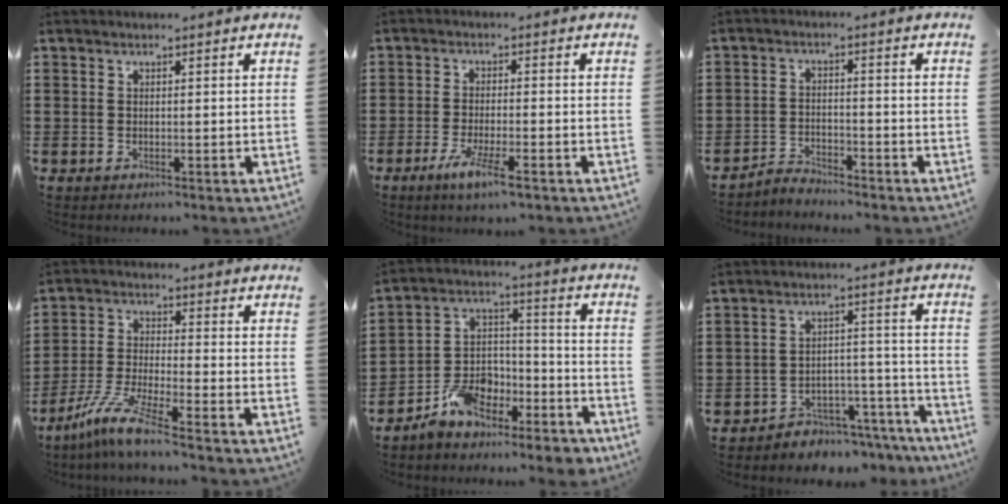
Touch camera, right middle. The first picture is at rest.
{"total": 5.0, "force": [-3.0, 0.6, 4.0], "torque": [-0.075, -0.007, -0.053]}
{"total": 3.0, "force": [-3.0, 0.2, -0.1], "torque": [-0.007, 0.004, -0.064]}
{"total": 7.8, "force": [-6.2, 0.1, 4.8], "torque": [-0.111, -0.015, -0.124]}
{"total": 8.1, "force": [-6.8, 3.9, 2.2], "torque": [-0.051, 0.026, -0.133]}
{"total": 4.9, "force": [-4.7, 1.3, 0.4], "torque": [-0.010, 0.018, -0.096]}